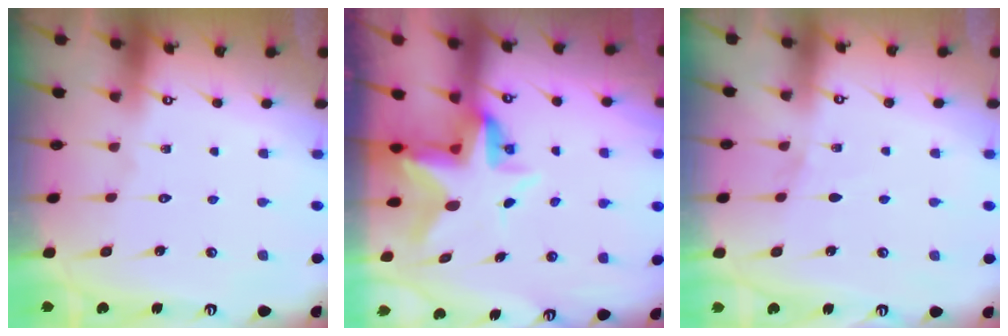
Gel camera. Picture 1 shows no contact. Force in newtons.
{"total": 5.9, "press": 5.8, "slide": 0.6}
{"total": 5.8, "press": 5.1, "slide": 2.6}